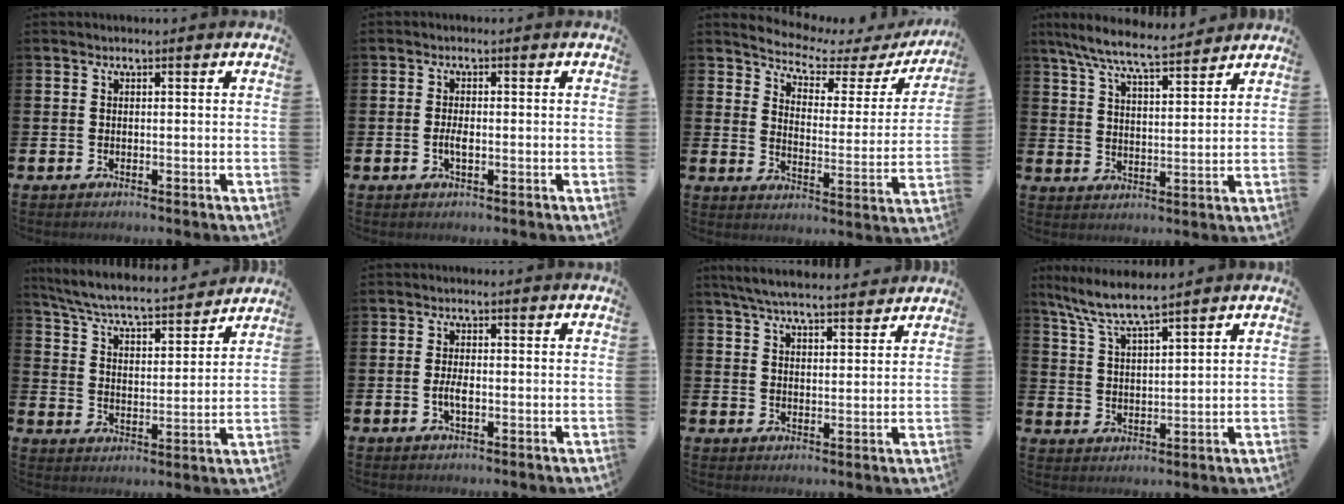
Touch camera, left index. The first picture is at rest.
{"total": 1.9, "force": [-0.4, 0.7, 1.7], "torque": [-0.030, -0.001, -0.009]}
{"total": 4.3, "force": [3.9, 1.5, 1.2], "torque": [-0.045, -0.034, 0.057]}
{"total": 8.2, "force": [7.6, 0.8, 2.9], "torque": [-0.085, -0.039, 0.137]}
{"total": 6.7, "force": [6.3, 0.7, 2.1], "torque": [-0.073, -0.051, 0.107]}
{"total": 2.4, "force": [-0.5, 0.9, 2.1], "torque": [-0.037, 0.001, -0.010]}
{"total": 6.0, "force": [5.8, 0.5, 1.5], "torque": [-0.044, -0.028, 0.104]}
{"total": 6.3, "force": [5.9, -0.1, 2.3], "torque": [-0.070, -0.029, 0.103]}